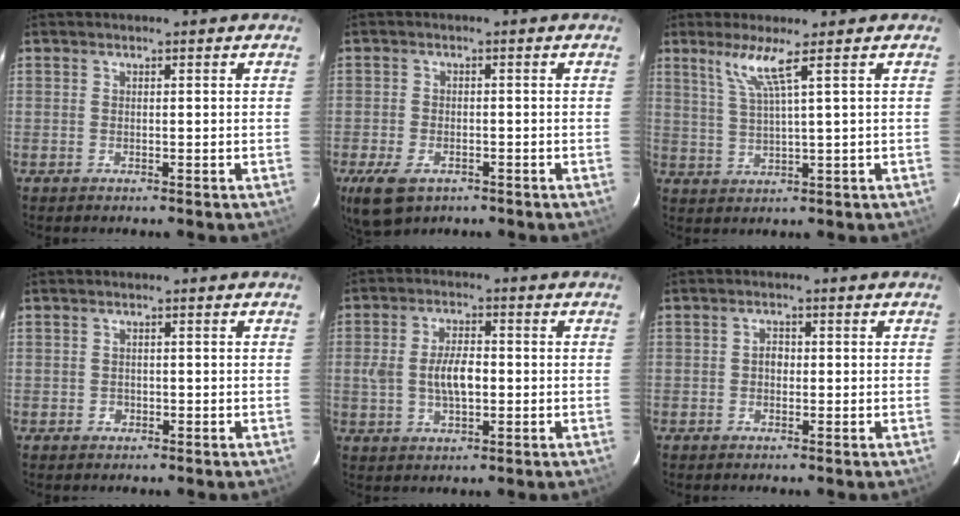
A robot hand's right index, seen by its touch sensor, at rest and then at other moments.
{"total": 7.3, "force": [-4.2, 4.2, 4.2], "torque": [-0.107, -0.022, -0.072]}
{"total": 5.1, "force": [3.0, -1.1, 4.0], "torque": [-0.076, -0.006, 0.063]}
{"total": 1.3, "force": [-0.5, 1.2, 0.1], "torque": [0.001, 0.003, -0.004]}
{"total": 7.0, "force": [-0.6, 3.6, 6.0], "torque": [-0.117, 0.006, -0.007]}
{"total": 1.6, "force": [-0.2, 1.4, 0.8], "torque": [-0.015, 0.006, -0.006]}